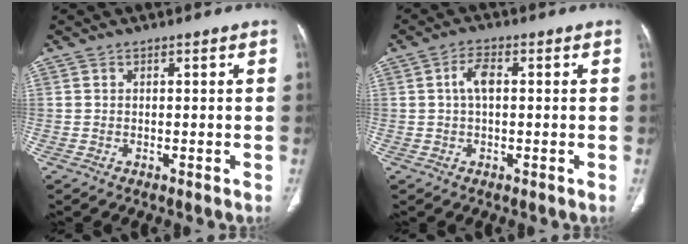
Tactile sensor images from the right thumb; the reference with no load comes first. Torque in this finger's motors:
{"motor_torque": [-0.08, 0.61, 0.87, -0.30, 0.02]}